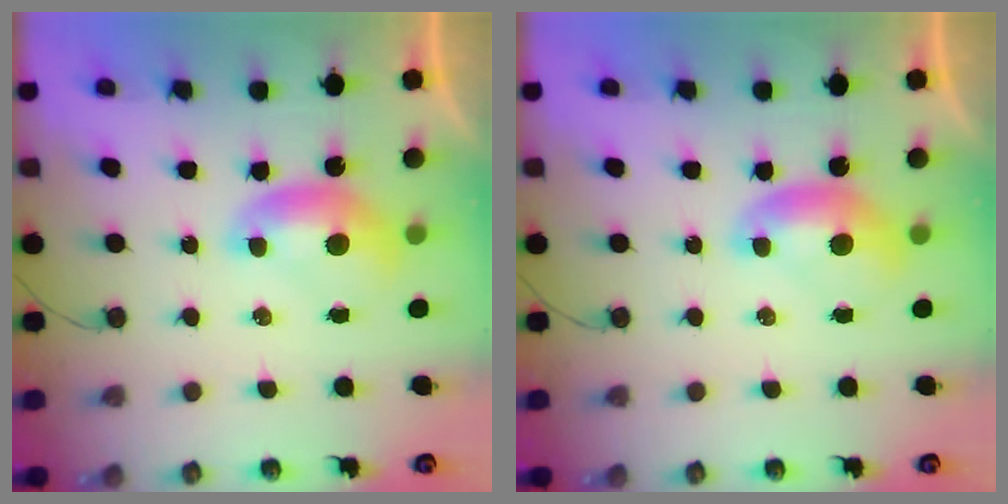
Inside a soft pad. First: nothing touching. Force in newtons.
{"total": 0.0}